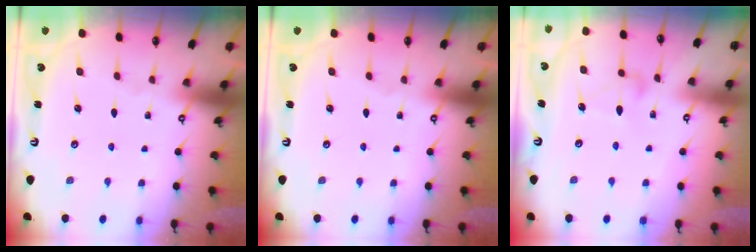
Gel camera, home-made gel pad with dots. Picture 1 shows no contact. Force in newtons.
{"total": 0.0}
{"total": 6.7, "press": 6.7, "slide": 0.4}